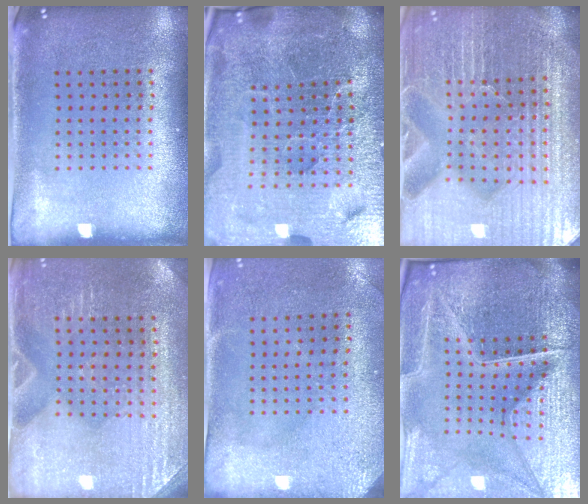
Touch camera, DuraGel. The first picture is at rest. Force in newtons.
{"total": 7.0, "press": 6.1, "slide": 3.3}
{"total": 6.4, "press": 5.7, "slide": 2.9}
{"total": 2.9, "press": 2.9, "slide": 0.4}
{"total": 3.0, "press": 2.3, "slide": 1.9}
{"total": 6.8, "press": 6.0, "slide": 3.1}